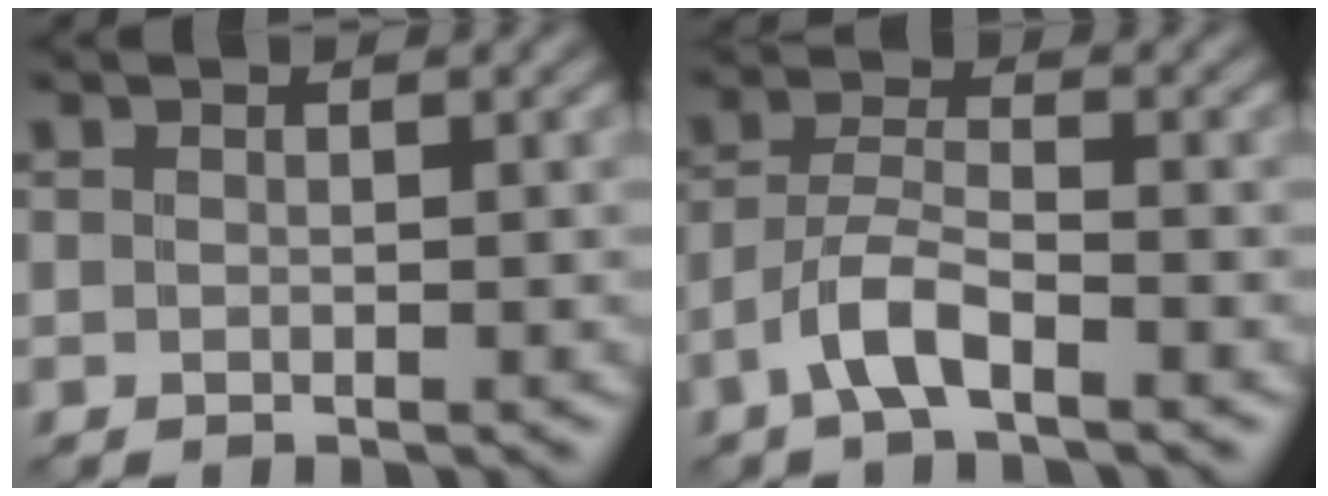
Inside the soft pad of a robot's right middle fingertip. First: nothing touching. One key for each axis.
{"total": 3.8, "fx": -2.2, "fy": 1.1, "fz": 2.9, "tx": -0.061, "ty": 0.007, "tz": -0.052}